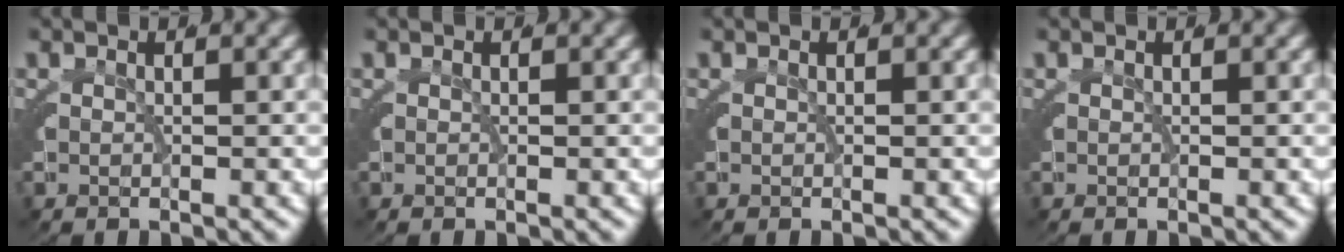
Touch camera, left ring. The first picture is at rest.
{"total": 0.0}
{"total": 0.0}
{"total": 0.0}